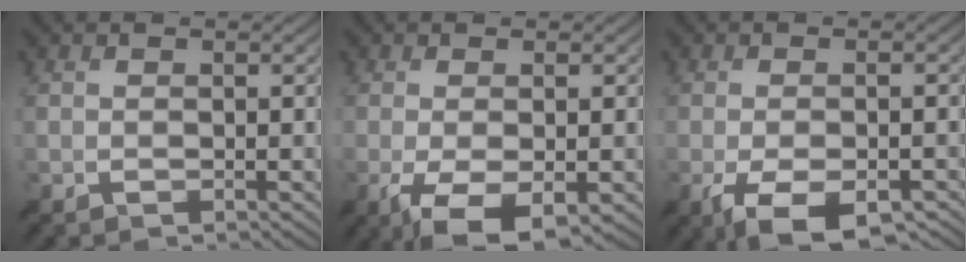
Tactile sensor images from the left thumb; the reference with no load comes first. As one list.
[{"total": 6.9, "force": [-2.8, 2.1, 6.0], "torque": [-0.118, -0.008, -0.044]}, {"total": 7.9, "force": [-4.2, 2.7, 6.1], "torque": [-0.117, -0.010, -0.064]}]